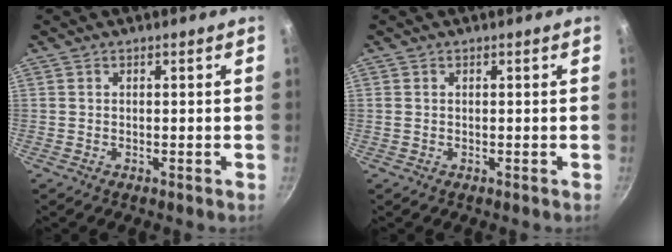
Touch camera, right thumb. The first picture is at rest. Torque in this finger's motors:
{"motor_torque": [0.07, 0.08, -0.07, -0.20, 0.07]}